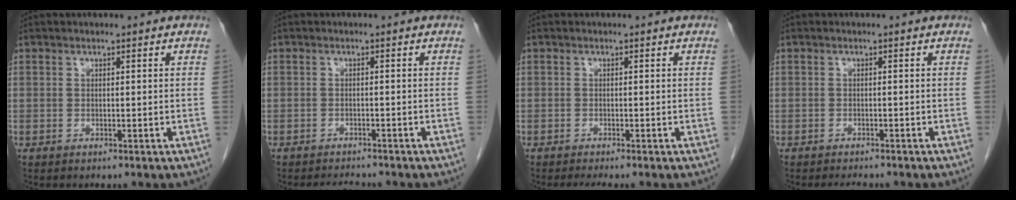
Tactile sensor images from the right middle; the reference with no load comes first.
{"total": 3.2, "force": [-3.1, 0.7, 0.6], "torque": [-0.012, -0.008, -0.046]}
{"total": 2.7, "force": [-2.3, 0.1, 1.4], "torque": [-0.020, -0.005, -0.034]}
{"total": 2.6, "force": [-2.4, 0.6, 0.8], "torque": [-0.013, -0.006, -0.032]}